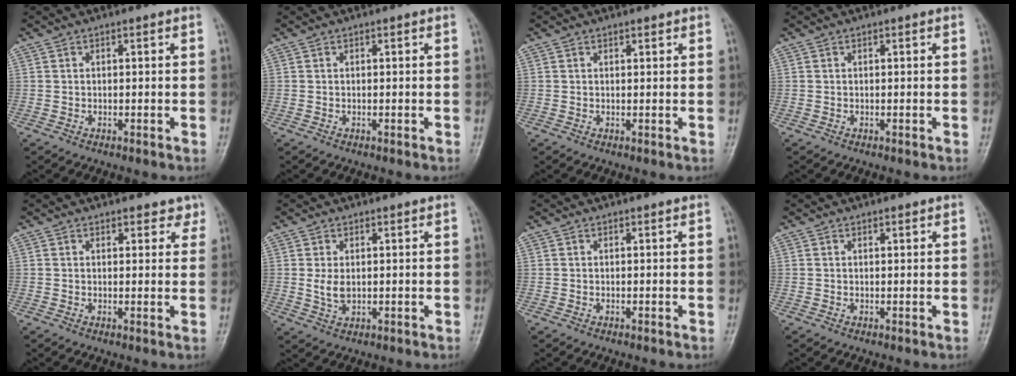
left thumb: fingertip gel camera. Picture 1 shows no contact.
{"total": 0.0}
{"total": 0.9, "force": [0.7, 0.4, 0.4], "torque": [-0.004, -0.004, 0.008]}
{"total": 0.0}
{"total": 3.0, "force": [2.4, 1.7, 0.8], "torque": [0.021, -0.011, 0.023]}
{"total": 3.2, "force": [0.7, 2.0, 2.5], "torque": [-0.043, -0.009, 0.020]}
{"total": 0.0}
{"total": 0.7, "force": [0.6, 0.3, 0.3], "torque": [-0.007, -0.004, 0.008]}